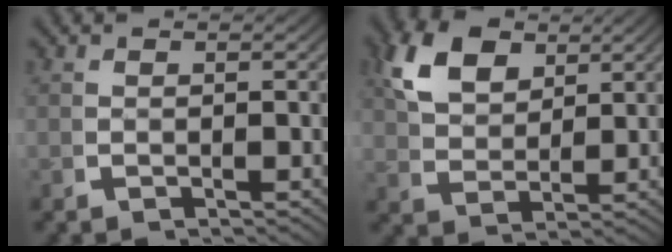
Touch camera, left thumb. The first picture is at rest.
{"total": 6.4, "force": [3.6, 3.4, 4.0], "torque": [-0.083, 0.001, 0.074]}